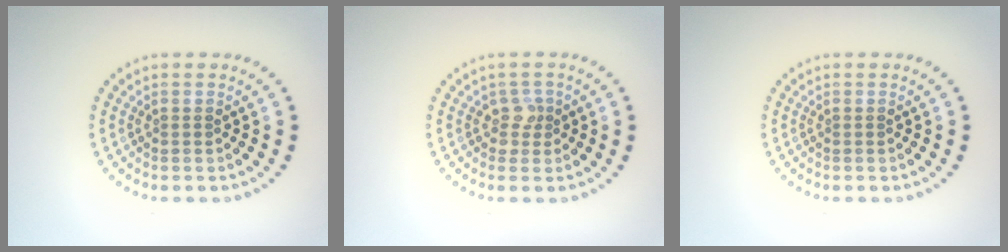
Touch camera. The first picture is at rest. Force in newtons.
{"total": 1.5, "press": 1.2, "slide": 1.0}
{"total": 0.0}